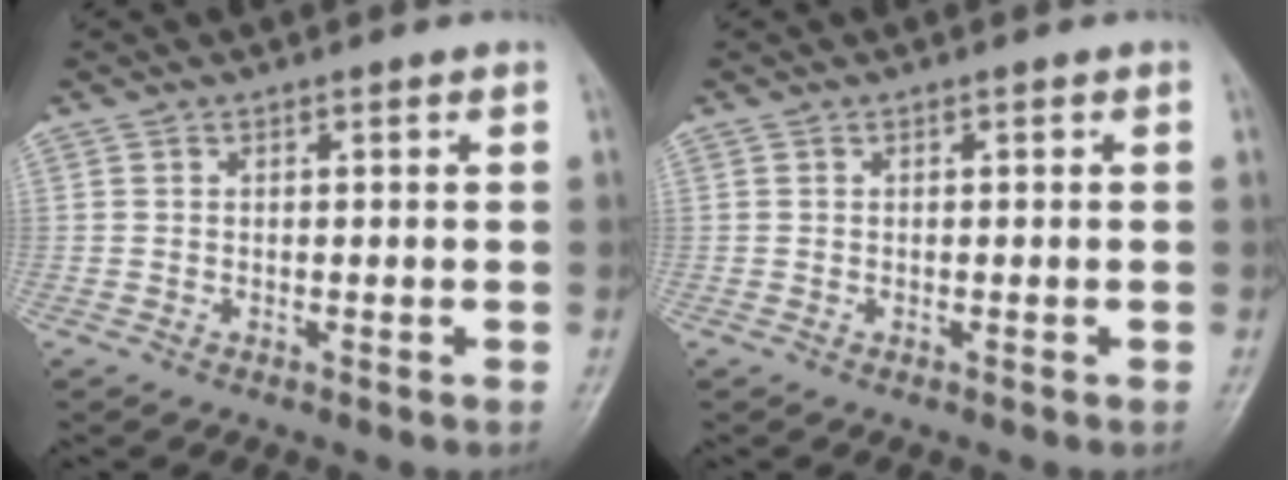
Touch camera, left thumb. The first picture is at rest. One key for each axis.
{"total": 0.0}